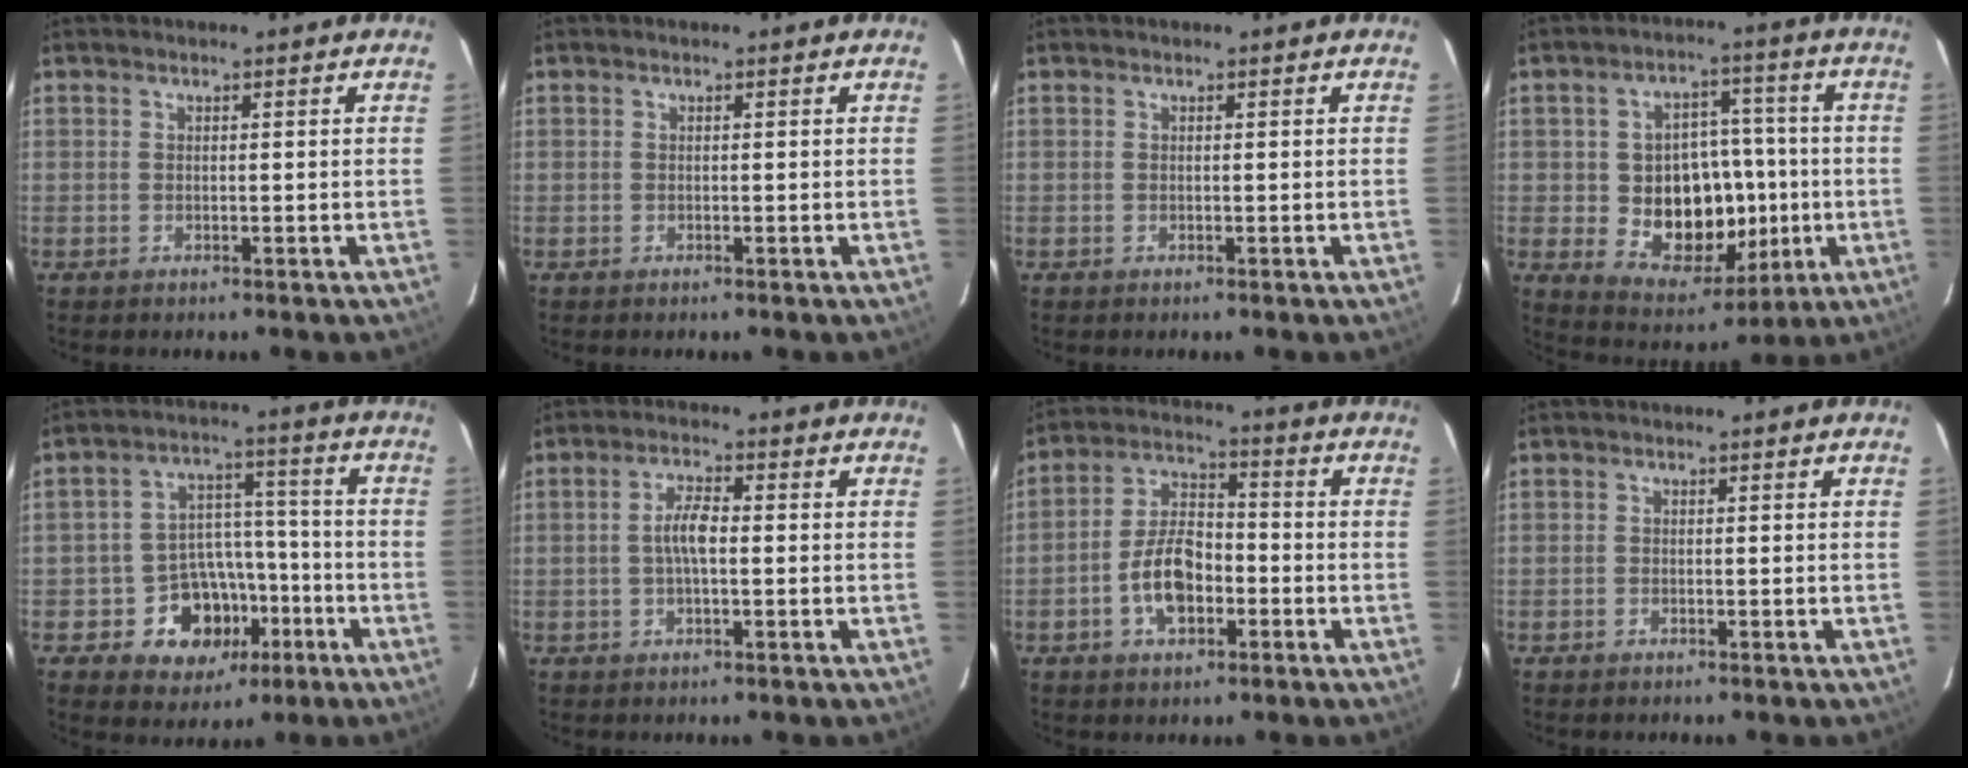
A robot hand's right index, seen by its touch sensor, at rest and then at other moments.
{"total": 0.0}
{"total": 0.0}
{"total": 15.0, "force": [-2.2, 11.5, 9.4], "torque": [-0.181, 0.010, -0.010]}
{"total": 11.7, "force": [-5.3, 9.4, 4.6], "torque": [-0.092, 0.038, -0.062]}
{"total": 4.0, "force": [-0.4, 1.2, 3.8], "torque": [-0.076, 0.008, -0.007]}
{"total": 9.5, "force": [-3.5, 5.2, 7.1], "torque": [-0.142, 0.018, -0.058]}
{"total": 0.6, "force": [-0.5, 0.3, 0.0], "torque": [-0.001, 0.002, -0.009]}